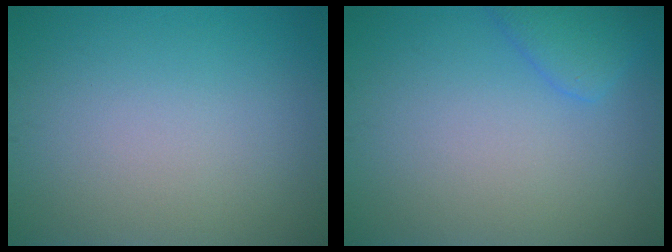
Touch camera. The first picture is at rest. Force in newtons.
{"total": 2.5, "press": 2.5, "slide": 0.2}